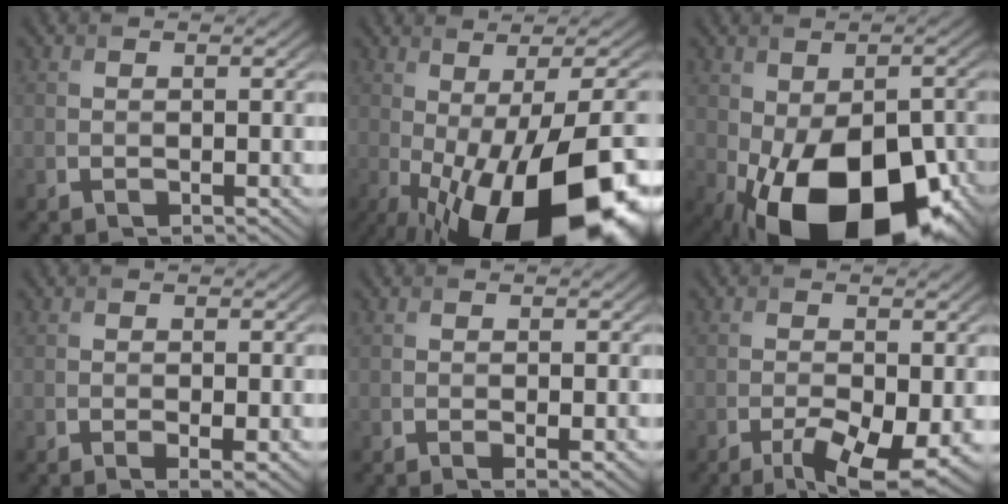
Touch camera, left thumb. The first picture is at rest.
{"total": 21.1, "force": [-7.6, 7.5, 18.2], "torque": [-0.251, -0.029, -0.092]}
{"total": 18.8, "force": [-7.9, 10.4, 13.5], "torque": [-0.213, -0.043, -0.105]}
{"total": 1.6, "force": [-0.2, 0.3, 1.5], "torque": [-0.029, -0.006, -0.001]}
{"total": 1.3, "force": [-0.1, 0.2, 1.2], "torque": [-0.023, -0.005, 0.000]}
{"total": 6.2, "force": [-2.9, 1.9, 5.2], "torque": [-0.085, -0.014, -0.037]}